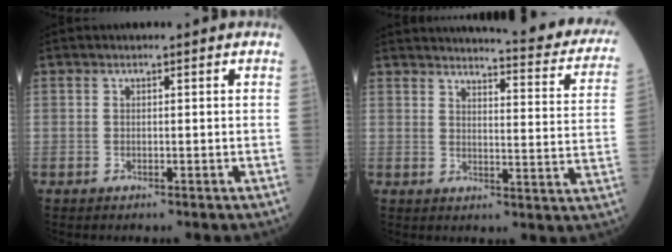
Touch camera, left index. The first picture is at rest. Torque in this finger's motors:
{"motor_torque": [1.04, -1.10, 0.12, 0.05]}